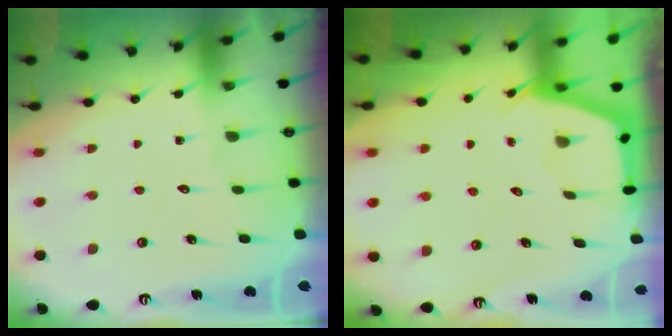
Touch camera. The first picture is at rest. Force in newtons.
{"total": 2.7, "press": 2.7, "slide": 0.4}